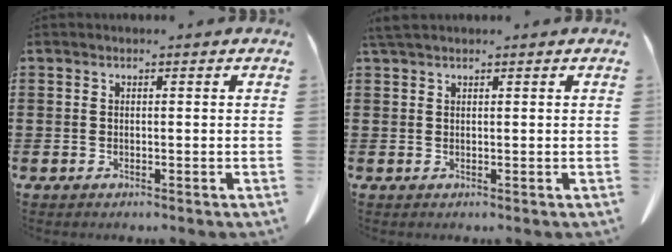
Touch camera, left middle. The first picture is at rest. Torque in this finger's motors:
{"motor_torque": [0.30, -0.18, 0.00, 0.02]}